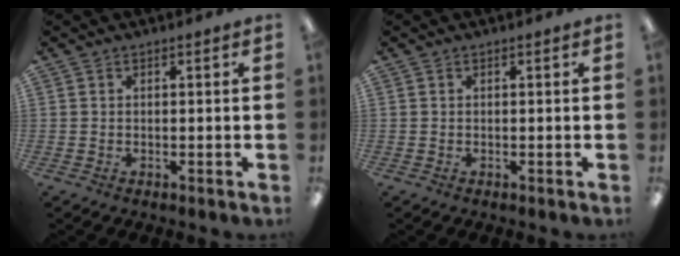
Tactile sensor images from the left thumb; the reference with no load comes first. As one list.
[{"total": 0.0}]